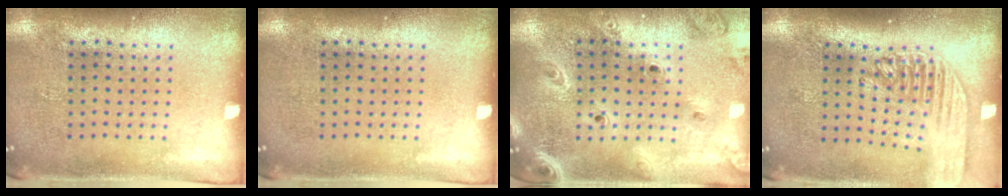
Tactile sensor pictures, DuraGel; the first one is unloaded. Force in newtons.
{"total": 0.0}
{"total": 2.5, "press": 2.2, "slide": 1.2}
{"total": 2.0, "press": 1.7, "slide": 1.1}